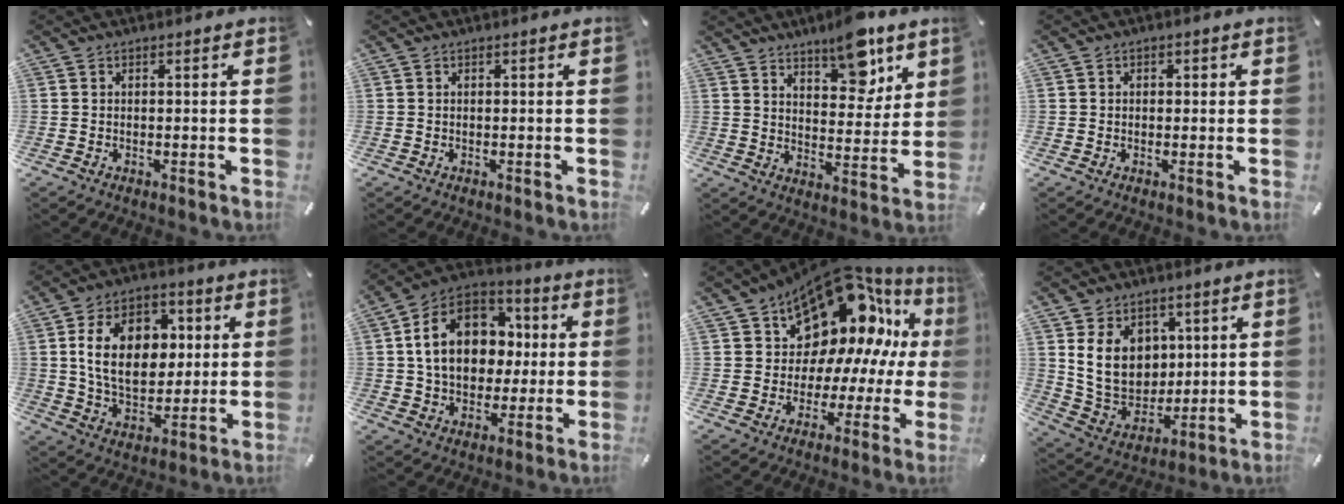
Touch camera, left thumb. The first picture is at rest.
{"total": 0.0}
{"total": 11.1, "force": [8.3, 4.7, 5.7], "torque": [-0.065, -0.053, 0.143]}
{"total": 1.0, "force": [-0.1, 0.9, 0.2], "torque": [-0.005, 0.006, -0.004]}
{"total": 16.2, "force": [2.9, 11.4, 11.1], "torque": [-0.185, 0.016, 0.051]}
{"total": 17.4, "force": [2.3, 13.6, 10.6], "torque": [-0.190, 0.009, 0.046]}
{"total": 16.6, "force": [10.7, 10.5, 7.3], "torque": [-0.101, -0.103, 0.191]}
{"total": 13.5, "force": [4.0, 11.4, 6.0], "torque": [-0.126, -0.015, 0.082]}